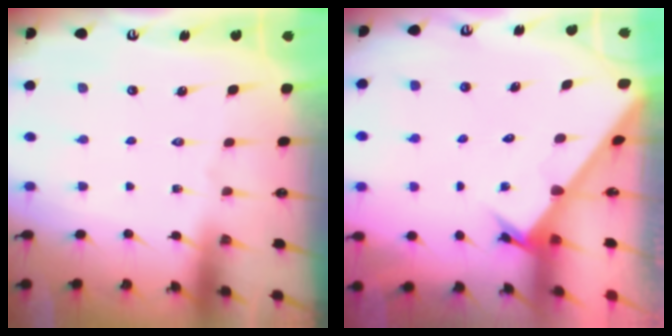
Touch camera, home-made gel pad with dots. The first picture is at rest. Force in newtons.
{"total": 2.7, "press": 2.7, "slide": 0.2}